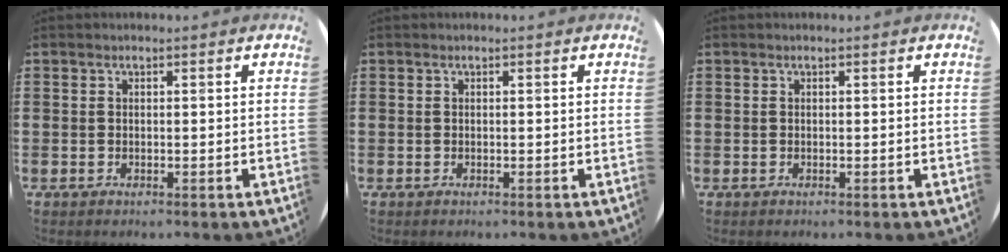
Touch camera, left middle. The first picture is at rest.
{"total": 0.0}
{"total": 0.0}